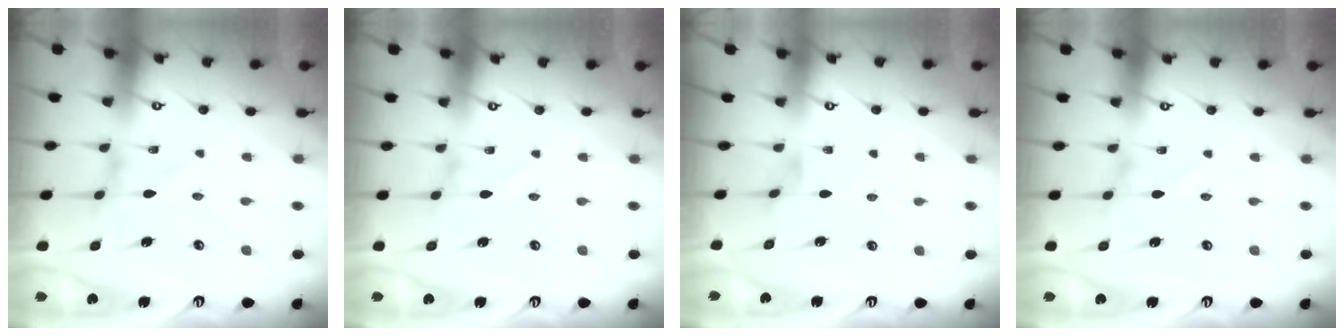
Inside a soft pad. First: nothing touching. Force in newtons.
{"total": 1.0, "press": 1.0, "slide": 0.1}
{"total": 1.4, "press": 1.4, "slide": 0.2}
{"total": 1.0, "press": 1.0, "slide": 0.1}